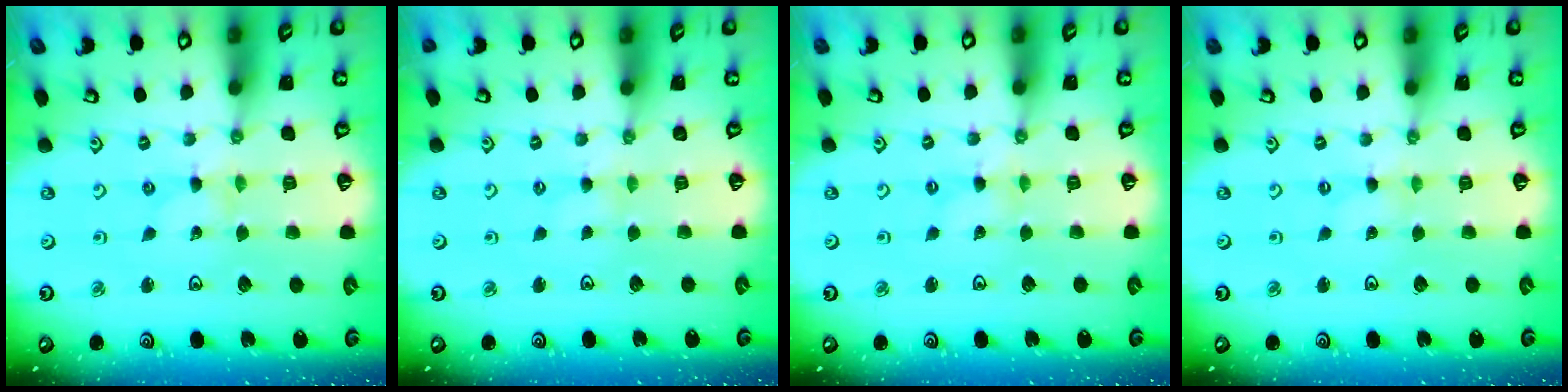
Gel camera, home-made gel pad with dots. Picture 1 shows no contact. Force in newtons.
{"total": 1.2, "press": 1.2, "slide": 0.3}
{"total": 1.1, "press": 1.1, "slide": 0.2}
{"total": 0.0}